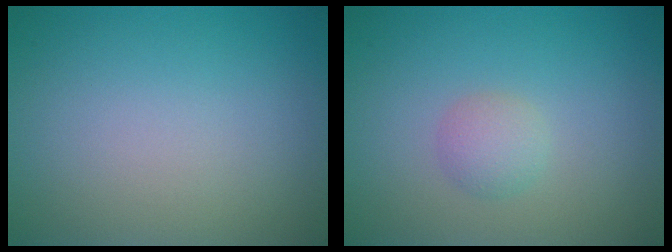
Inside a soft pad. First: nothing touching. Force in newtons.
{"total": 1.7, "press": 1.7, "slide": 0.1}